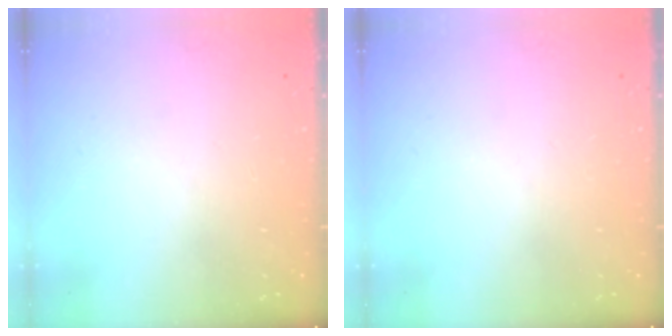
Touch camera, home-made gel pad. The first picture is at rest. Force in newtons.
{"total": 0.0}